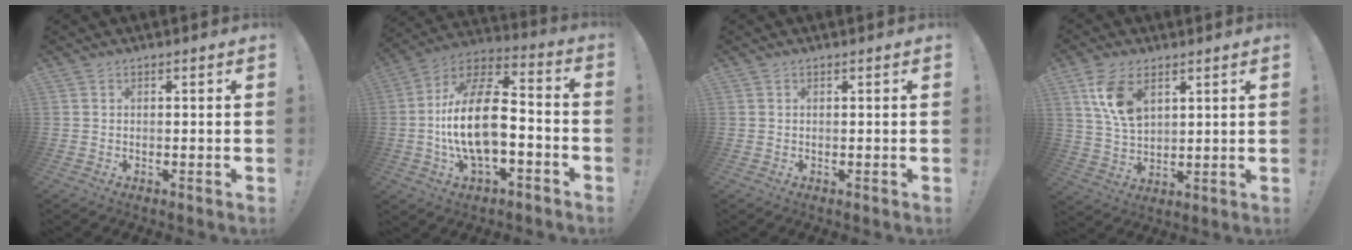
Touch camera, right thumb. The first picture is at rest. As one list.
[{"total": 19.8, "force": [-3.0, 10.2, 16.7], "torque": [-0.309, 0.019, -0.049]}, {"total": 0.0}, {"total": 10.5, "force": [5.2, 6.0, 6.9], "torque": [-0.137, -0.013, 0.096]}]